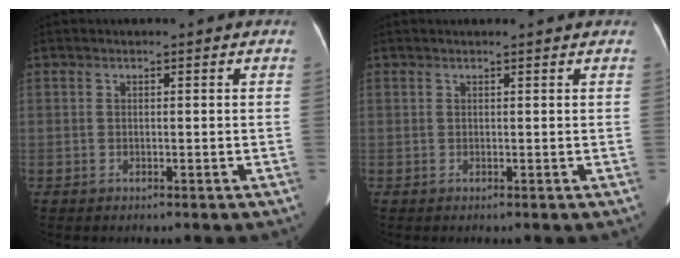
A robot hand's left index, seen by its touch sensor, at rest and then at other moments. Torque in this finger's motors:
{"motor_torque": [-0.30, -0.47, -0.02, 0.02]}